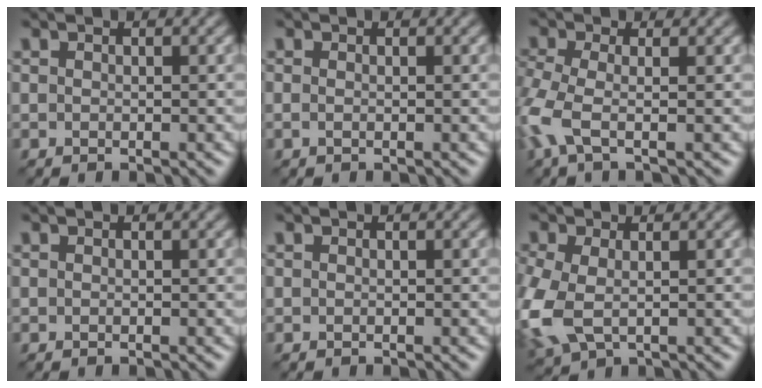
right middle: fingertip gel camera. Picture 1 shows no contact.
{"total": 0.0}
{"total": 4.4, "force": [-1.8, 1.6, 3.7], "torque": [-0.105, -0.005, -0.050]}
{"total": 0.0}
{"total": 0.0}
{"total": 6.3, "force": [-1.1, 4.0, 4.7], "torque": [-0.145, -0.018, -0.022]}